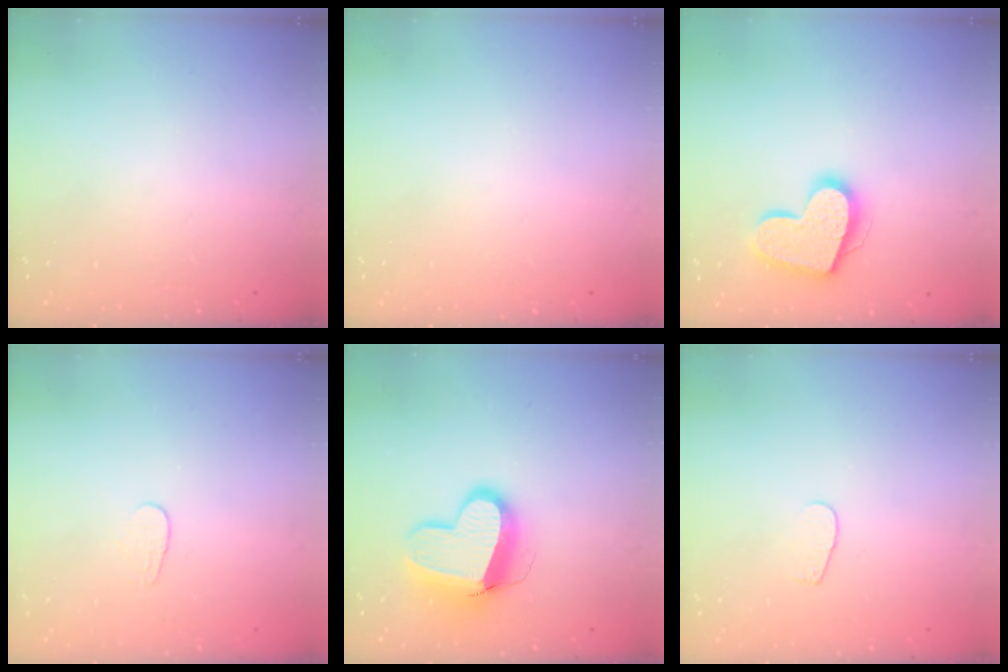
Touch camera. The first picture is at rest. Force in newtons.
{"total": 0.0}
{"total": 16.5, "press": 16.4, "slide": 1.2}
{"total": 4.0, "press": 4.0, "slide": 0.3}
{"total": 13.1, "press": 13.0, "slide": 1.3}
{"total": 2.6, "press": 2.5, "slide": 0.3}